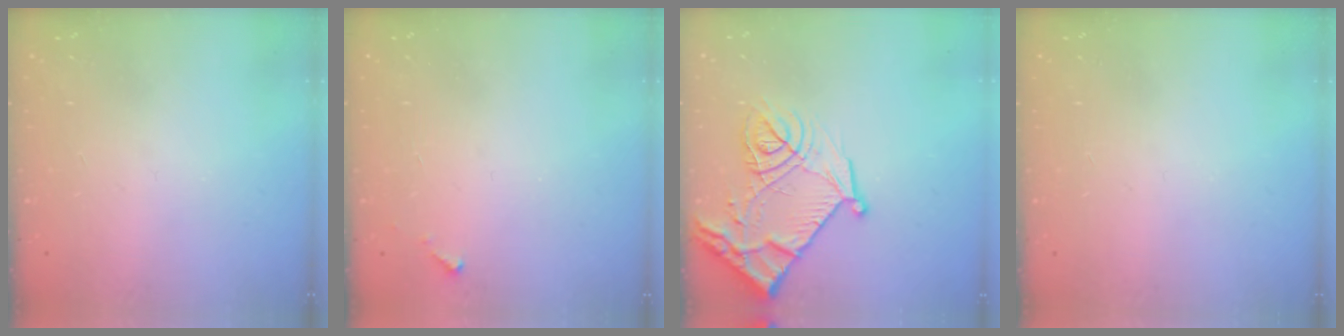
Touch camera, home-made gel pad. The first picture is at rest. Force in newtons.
{"total": 2.8, "press": 2.8, "slide": 0.1}
{"total": 16.3, "press": 16.3, "slide": 1.8}
{"total": 0.0}